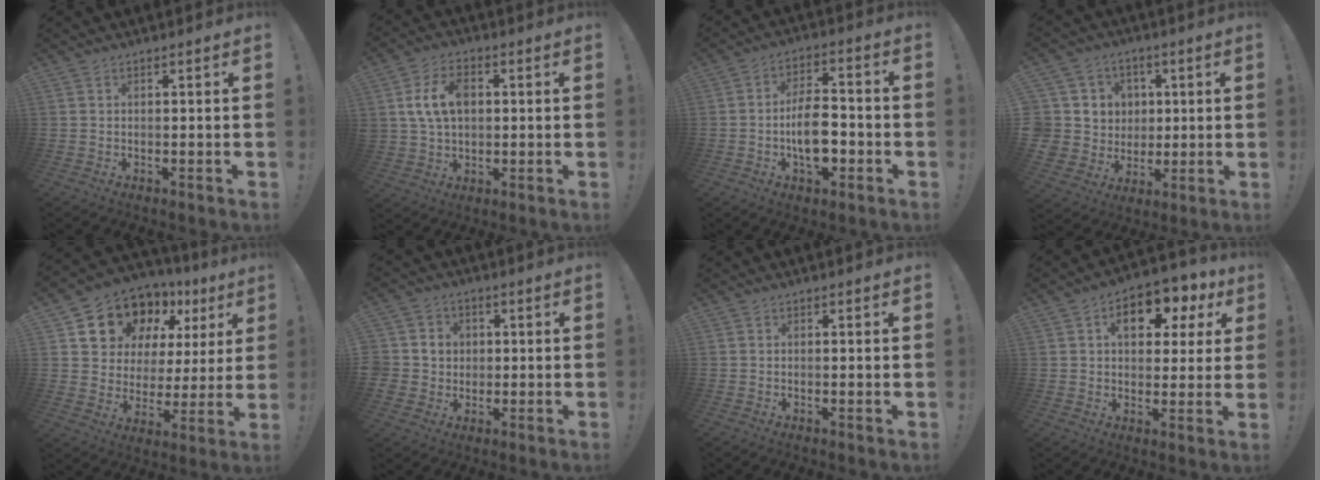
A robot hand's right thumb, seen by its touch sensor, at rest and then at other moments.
{"total": 10.9, "force": [2.2, 8.0, 7.1], "torque": [-0.119, 0.009, 0.046]}
{"total": 11.5, "force": [-3.0, 6.2, 9.1], "torque": [-0.163, 0.018, -0.051]}
{"total": 10.7, "force": [1.8, 10.1, 2.9], "torque": [-0.046, -0.006, 0.061]}
{"total": 13.3, "force": [9.2, 8.6, 4.4], "torque": [-0.074, -0.070, 0.175]}
{"total": 6.6, "force": [0.3, 6.4, 1.6], "torque": [-0.031, 0.003, 0.008]}
{"total": 0.5, "force": [0.1, 0.0, 0.5], "torque": [-0.005, -0.002, -0.001]}
{"total": 12.0, "force": [4.5, 7.1, 8.5], "torque": [-0.114, -0.013, 0.076]}